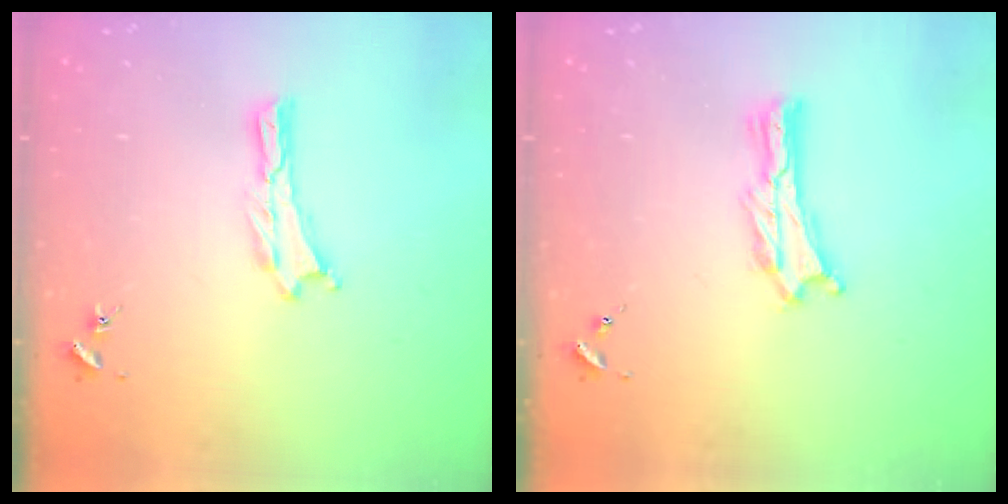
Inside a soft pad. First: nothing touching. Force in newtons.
{"total": 0.8, "press": 0.7, "slide": 0.2}